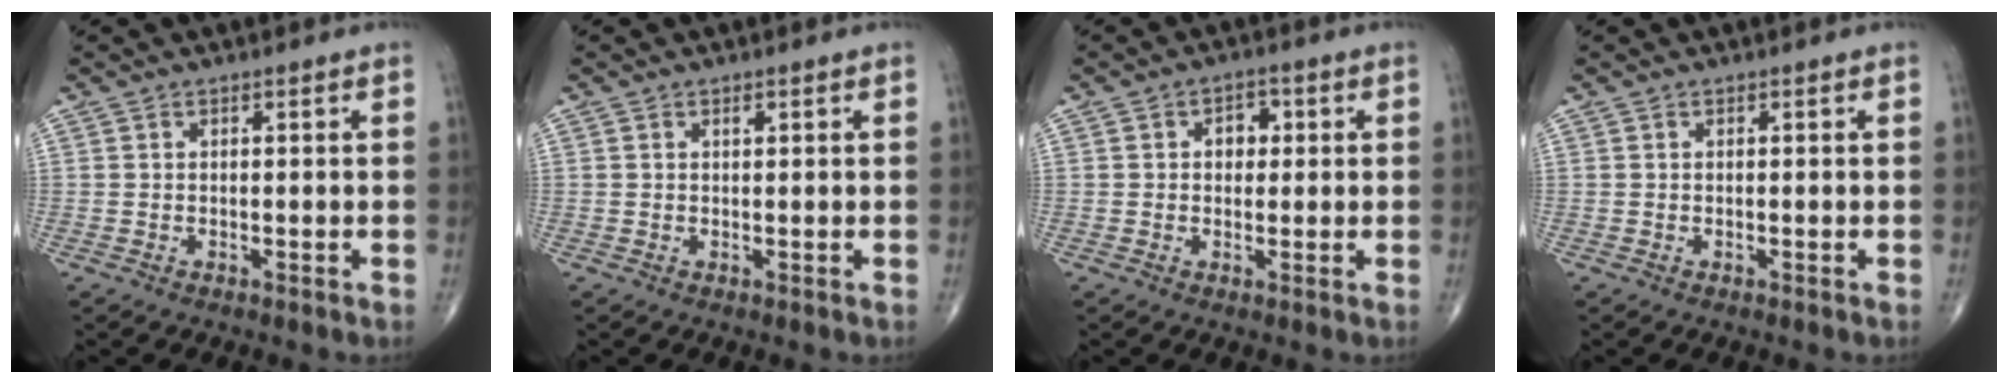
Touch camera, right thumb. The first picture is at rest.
{"total": 0.6, "force": [0.3, 0.3, 0.4], "torque": [-0.005, -0.002, 0.005]}
{"total": 3.7, "force": [0.6, 2.7, 2.4], "torque": [-0.011, 0.005, 0.004]}
{"total": 0.0}